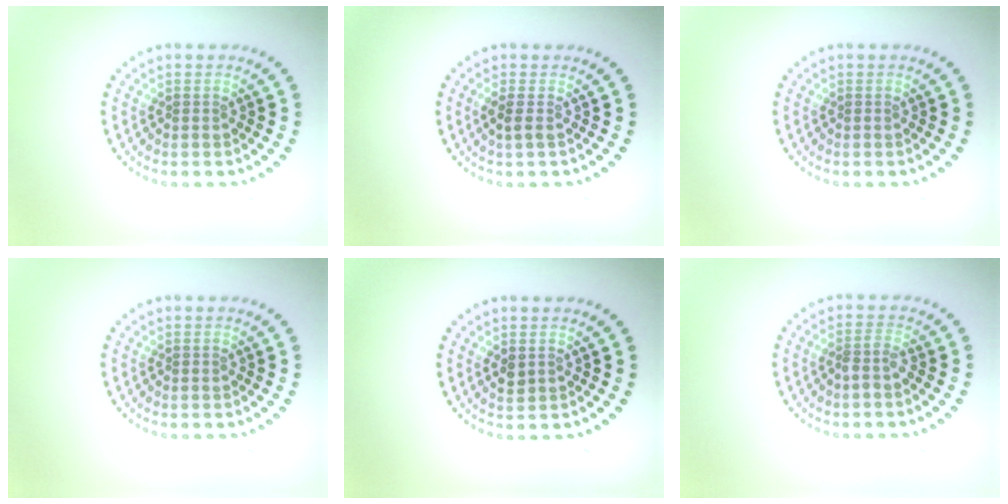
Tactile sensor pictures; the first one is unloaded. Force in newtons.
{"total": 1.1, "press": 1.0, "slide": 0.5}
{"total": 0.0}
{"total": 0.0}
{"total": 1.1, "press": 1.1, "slide": 0.1}
{"total": 1.5, "press": 1.0, "slide": 1.0}